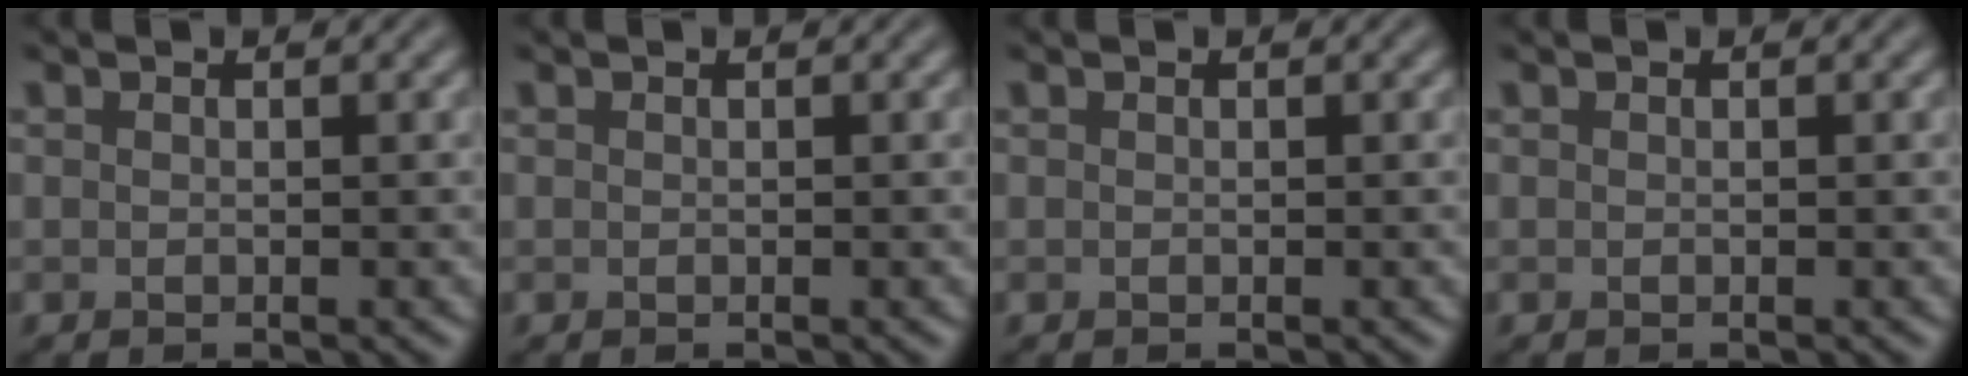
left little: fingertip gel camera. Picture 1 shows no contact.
{"total": 0.0}
{"total": 0.0}
{"total": 0.0}